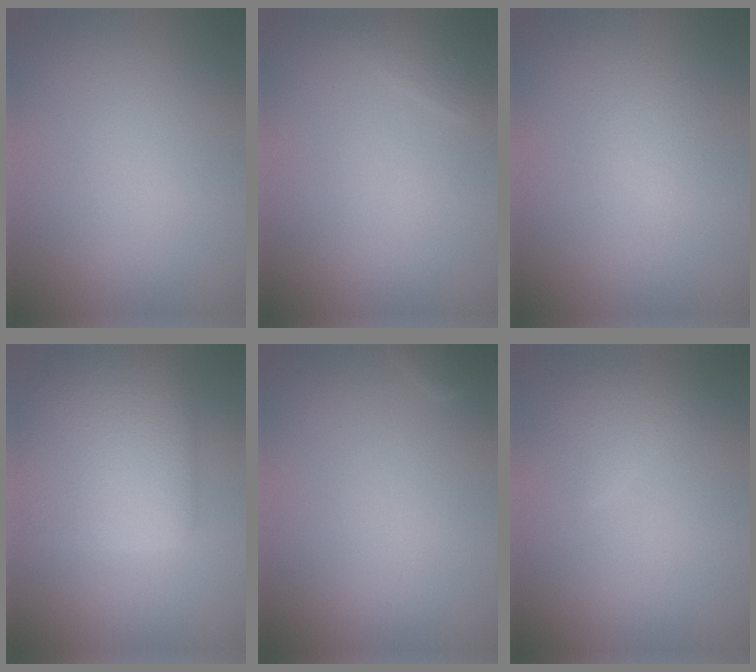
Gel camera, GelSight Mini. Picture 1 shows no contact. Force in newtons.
{"total": 1.3, "press": 1.3, "slide": 0.1}
{"total": 0.9, "press": 0.9, "slide": 0.1}
{"total": 6.6, "press": 6.6, "slide": 0.3}
{"total": 0.8, "press": 0.8, "slide": 0.1}
{"total": 1.8, "press": 1.8, "slide": 0.1}